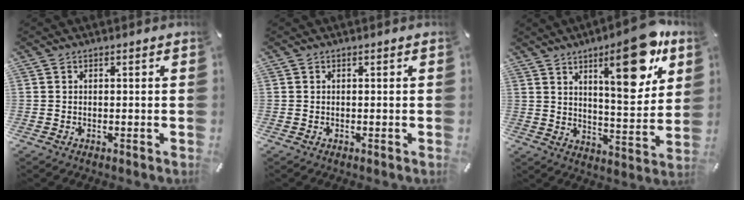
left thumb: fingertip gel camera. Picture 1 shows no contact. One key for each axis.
{"total": 0.0}
{"total": 19.3, "fx": 10.3, "fy": 7.1, "fz": 14.7, "tx": -0.191, "ty": -0.055, "tz": 0.154}